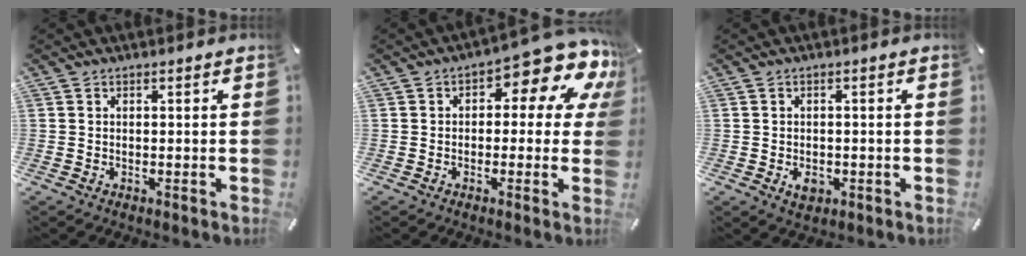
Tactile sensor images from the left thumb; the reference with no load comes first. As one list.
[{"total": 11.9, "force": [5.7, 4.7, 9.4], "torque": [-0.121, -0.049, 0.091]}, {"total": 3.5, "force": [-1.1, 2.5, 2.2], "torque": [-0.050, 0.002, -0.021]}]